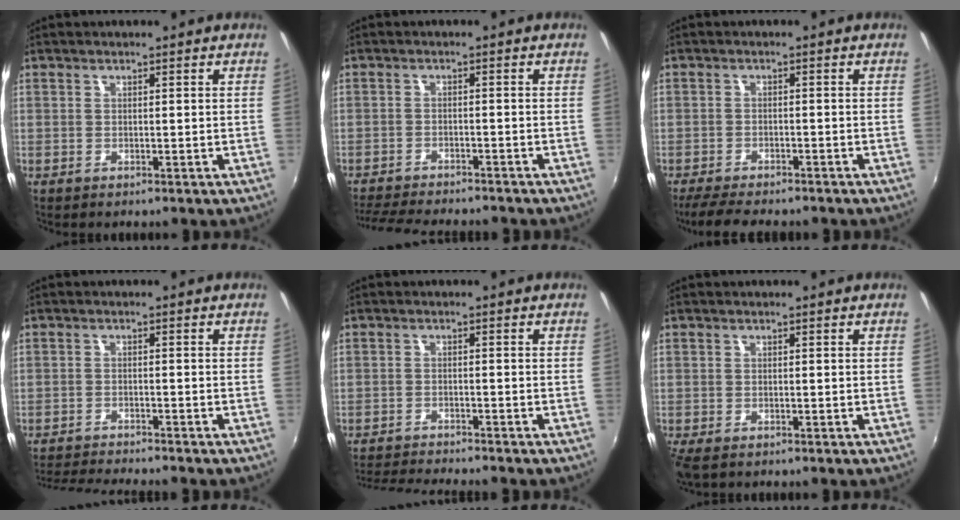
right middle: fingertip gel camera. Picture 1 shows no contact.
{"total": 11.3, "force": [-10.3, 1.7, 4.3], "torque": [-0.107, -0.020, -0.163]}
{"total": 7.2, "force": [-6.3, 1.9, 3.1], "torque": [-0.082, -0.020, -0.106]}
{"total": 7.8, "force": [-7.4, -0.2, 2.4], "torque": [-0.065, -0.019, -0.126]}
{"total": 7.6, "force": [-7.3, -0.2, 2.2], "torque": [-0.062, -0.018, -0.125]}
{"total": 3.4, "force": [-2.3, 1.4, 2.0], "torque": [-0.043, -0.018, -0.039]}